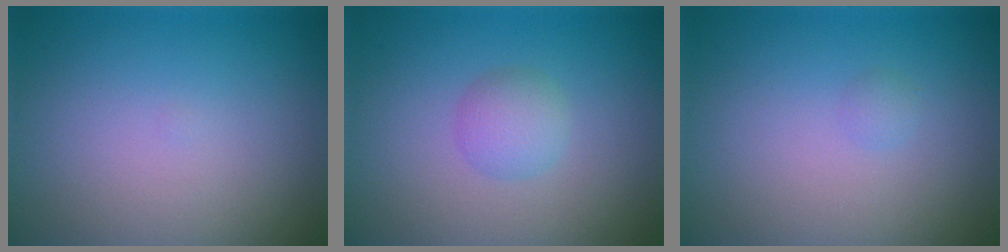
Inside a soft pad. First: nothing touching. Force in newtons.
{"total": 2.1, "press": 2.1, "slide": 0.1}
{"total": 0.6, "press": 0.6, "slide": 0.0}